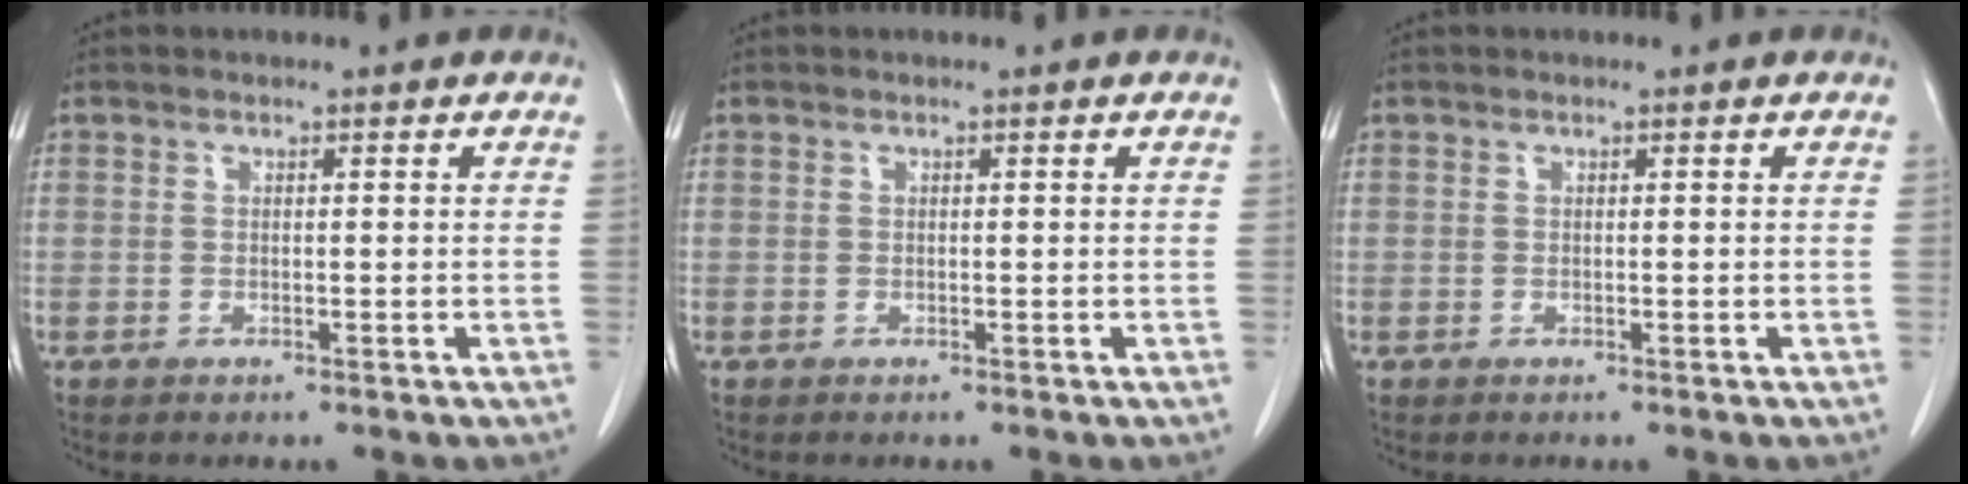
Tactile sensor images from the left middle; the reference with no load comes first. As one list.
[{"total": 0.0}, {"total": 0.0}]